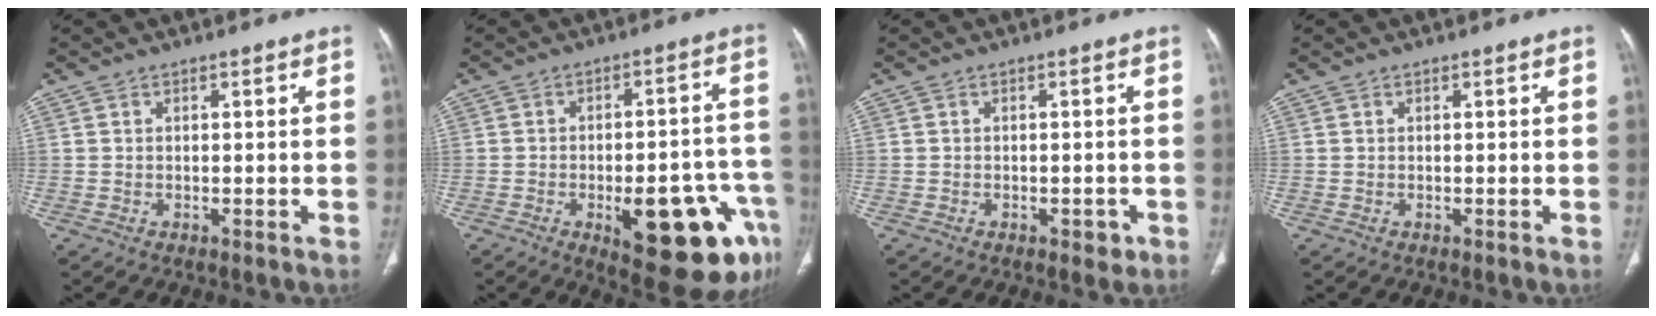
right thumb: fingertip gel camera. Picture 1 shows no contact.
{"total": 19.4, "force": [-8.0, 6.9, 16.3], "torque": [-0.150, 0.034, -0.089]}
{"total": 1.3, "force": [-0.6, 0.7, 0.8], "torque": [-0.010, 0.000, -0.007]}
{"total": 0.0}